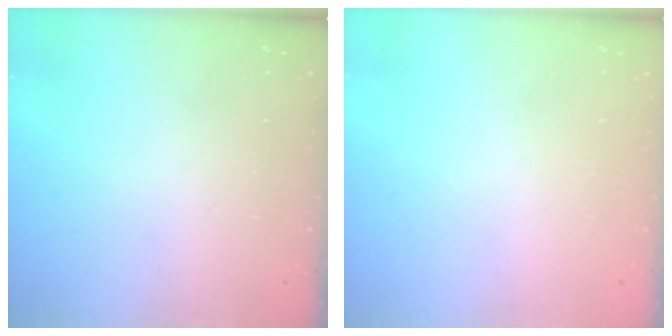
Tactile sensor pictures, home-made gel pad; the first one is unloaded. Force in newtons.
{"total": 1.8, "press": 1.8, "slide": 0.1}